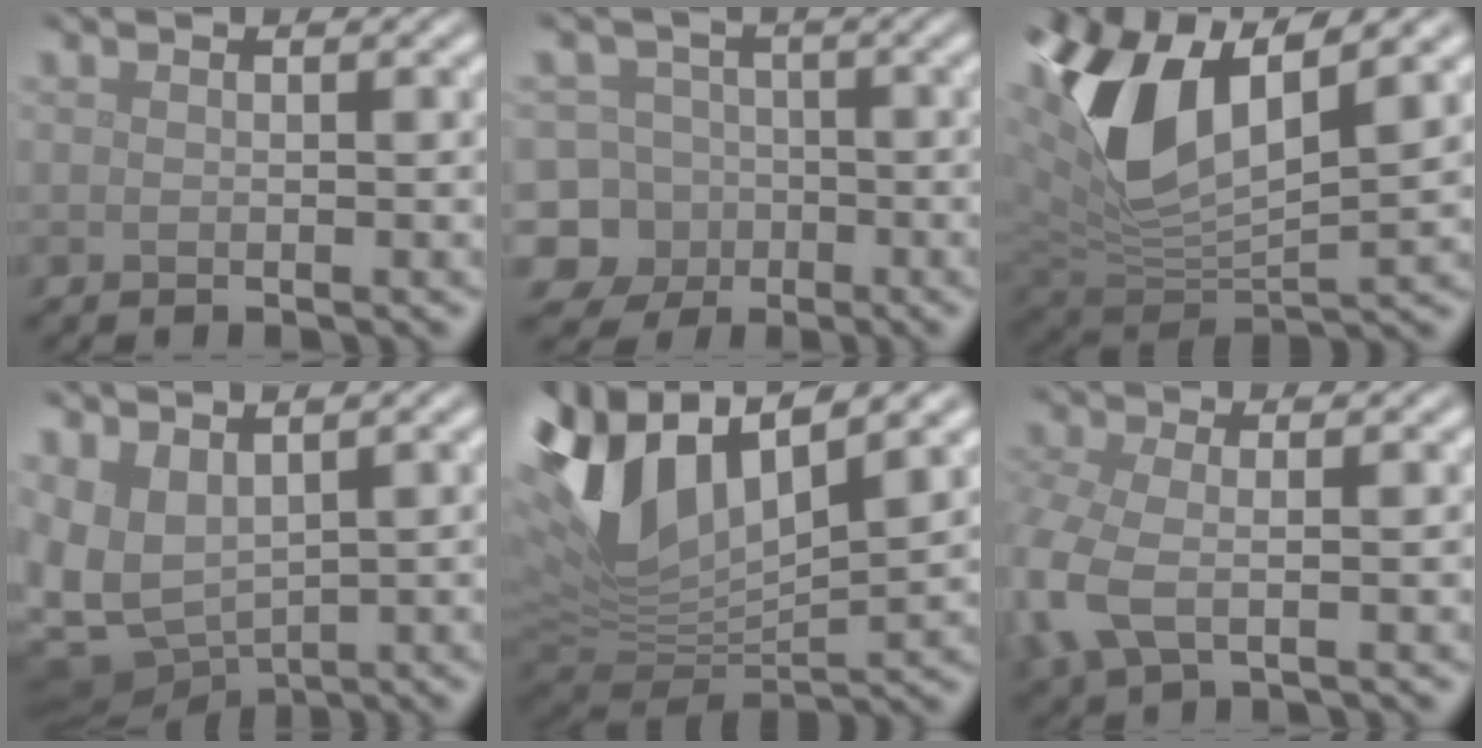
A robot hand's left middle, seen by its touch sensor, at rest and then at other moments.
{"total": 10.6, "force": [-4.3, 9.5, 1.8], "torque": [-0.048, -0.014, -0.101]}
{"total": 10.8, "force": [4.2, 5.1, 8.6], "torque": [-0.185, 0.006, 0.078]}
{"total": 5.3, "force": [0.5, 3.5, 4.0], "torque": [-0.095, -0.014, 0.020]}
{"total": 11.4, "force": [4.5, 5.5, 9.0], "torque": [-0.200, 0.007, 0.082]}
{"total": 5.4, "force": [-1.0, 3.0, 4.3], "torque": [-0.118, -0.008, -0.028]}